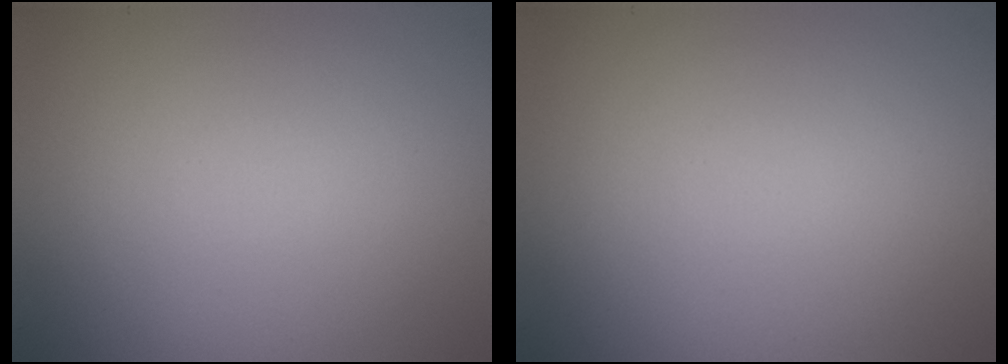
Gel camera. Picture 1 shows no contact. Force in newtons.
{"total": 0.0}